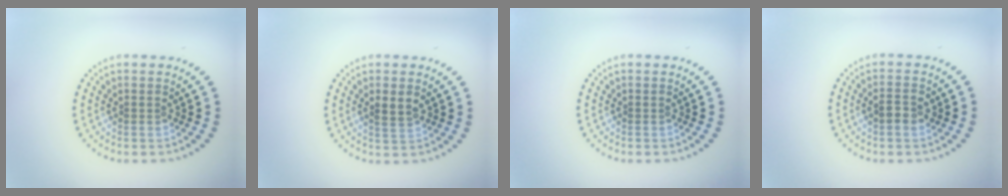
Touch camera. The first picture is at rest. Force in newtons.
{"total": 1.9, "press": 1.8, "slide": 0.5}
{"total": 0.0}
{"total": 1.8, "press": 1.8, "slide": 0.2}